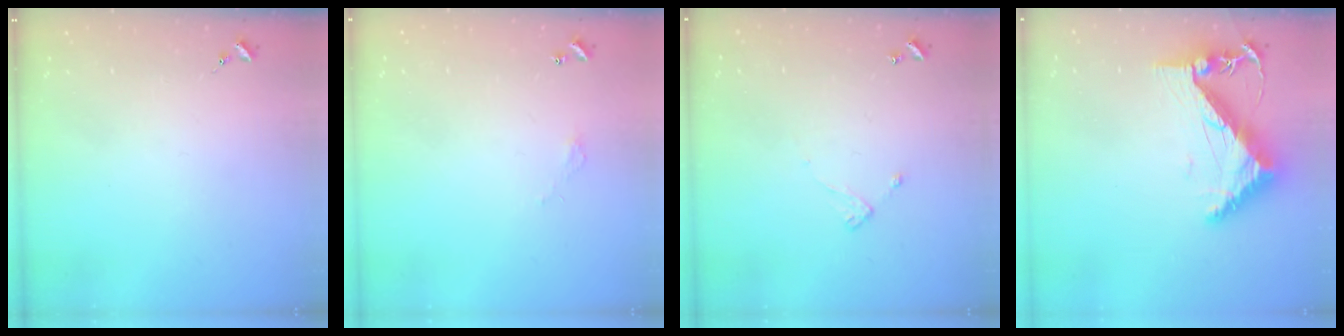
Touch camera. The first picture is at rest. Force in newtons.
{"total": 2.7, "press": 2.7, "slide": 0.2}
{"total": 5.8, "press": 5.8, "slide": 0.5}
{"total": 9.0, "press": 8.9, "slide": 0.6}